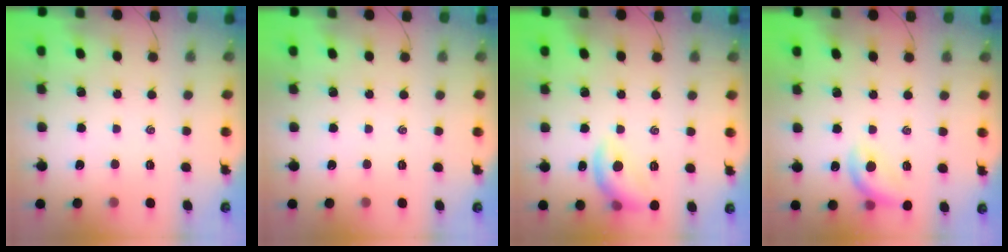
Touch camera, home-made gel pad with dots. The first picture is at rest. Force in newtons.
{"total": 0.0}
{"total": 9.6, "press": 9.6, "slide": 0.3}
{"total": 11.4, "press": 11.2, "slide": 2.4}